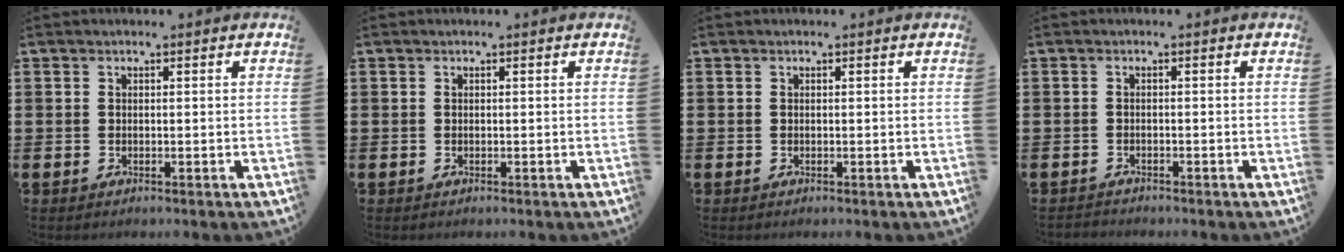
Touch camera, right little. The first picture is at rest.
{"total": 0.0}
{"total": 0.0}
{"total": 0.7, "force": [-0.7, 0.1, -0.1], "torque": [-0.001, -0.001, -0.014]}